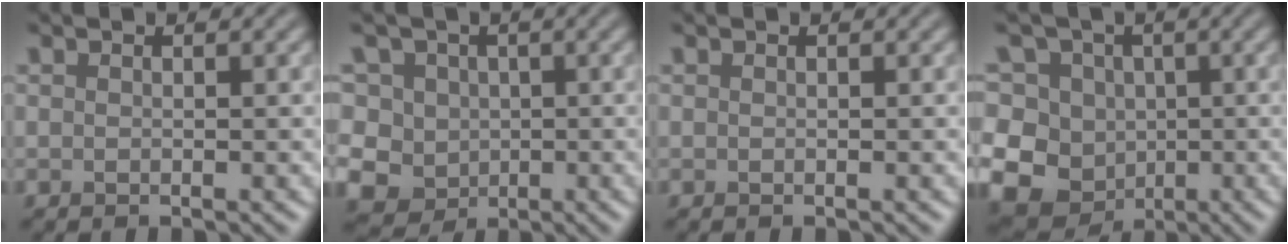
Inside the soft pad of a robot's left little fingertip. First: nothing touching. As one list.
[{"total": 11.2, "force": [2.4, 9.8, 4.8], "torque": [-0.103, 0.041, 0.007]}, {"total": 0.0}, {"total": 17.4, "force": [-0.2, 15.7, 7.4], "torque": [-0.168, 0.006, -0.030]}]